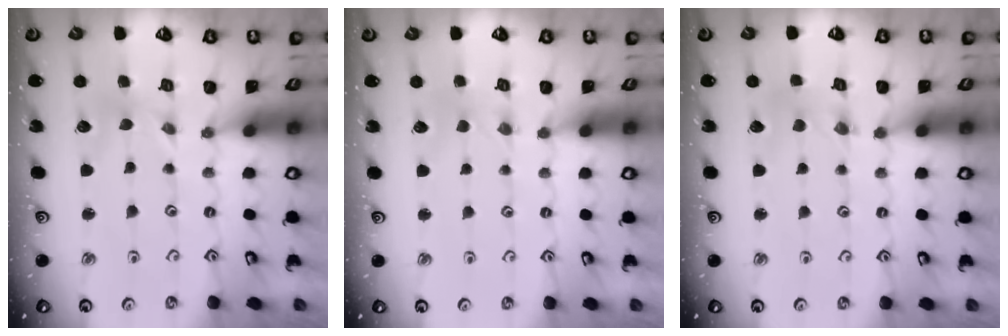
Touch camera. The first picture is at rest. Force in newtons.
{"total": 0.0}
{"total": 1.4, "press": 1.3, "slide": 0.3}